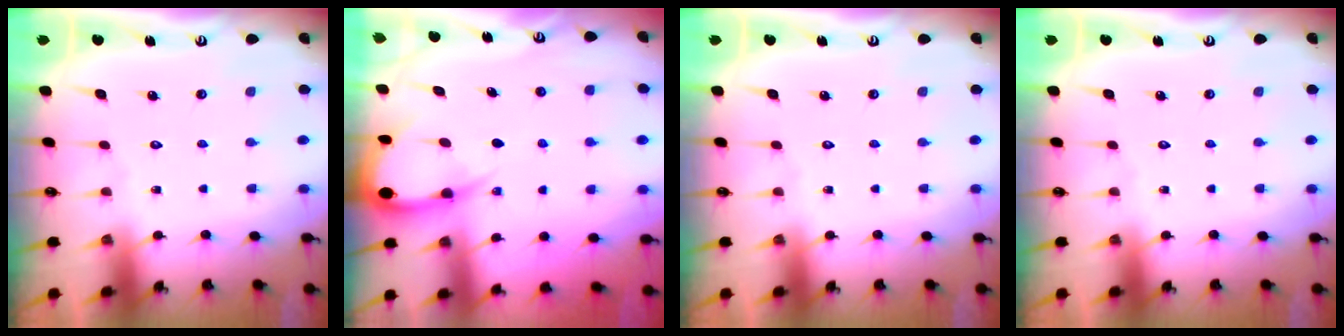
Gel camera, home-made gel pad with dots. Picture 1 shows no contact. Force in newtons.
{"total": 5.8, "press": 5.8, "slide": 0.6}
{"total": 0.0}
{"total": 0.0}